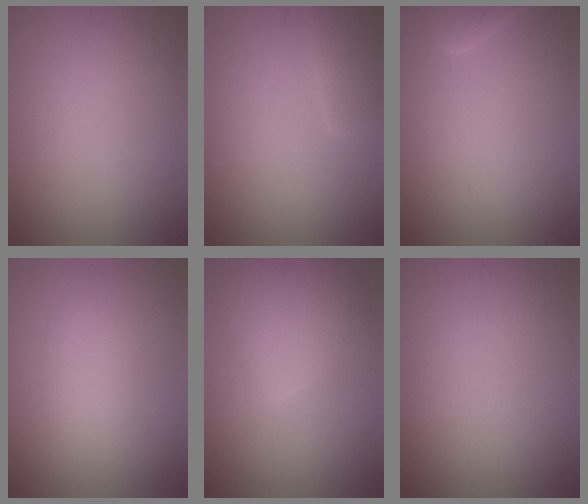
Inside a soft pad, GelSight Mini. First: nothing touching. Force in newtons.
{"total": 3.2, "press": 3.2, "slide": 0.3}
{"total": 2.4, "press": 2.4, "slide": 0.3}
{"total": 1.8, "press": 1.8, "slide": 0.1}
{"total": 4.9, "press": 4.8, "slide": 0.3}
{"total": 0.0}